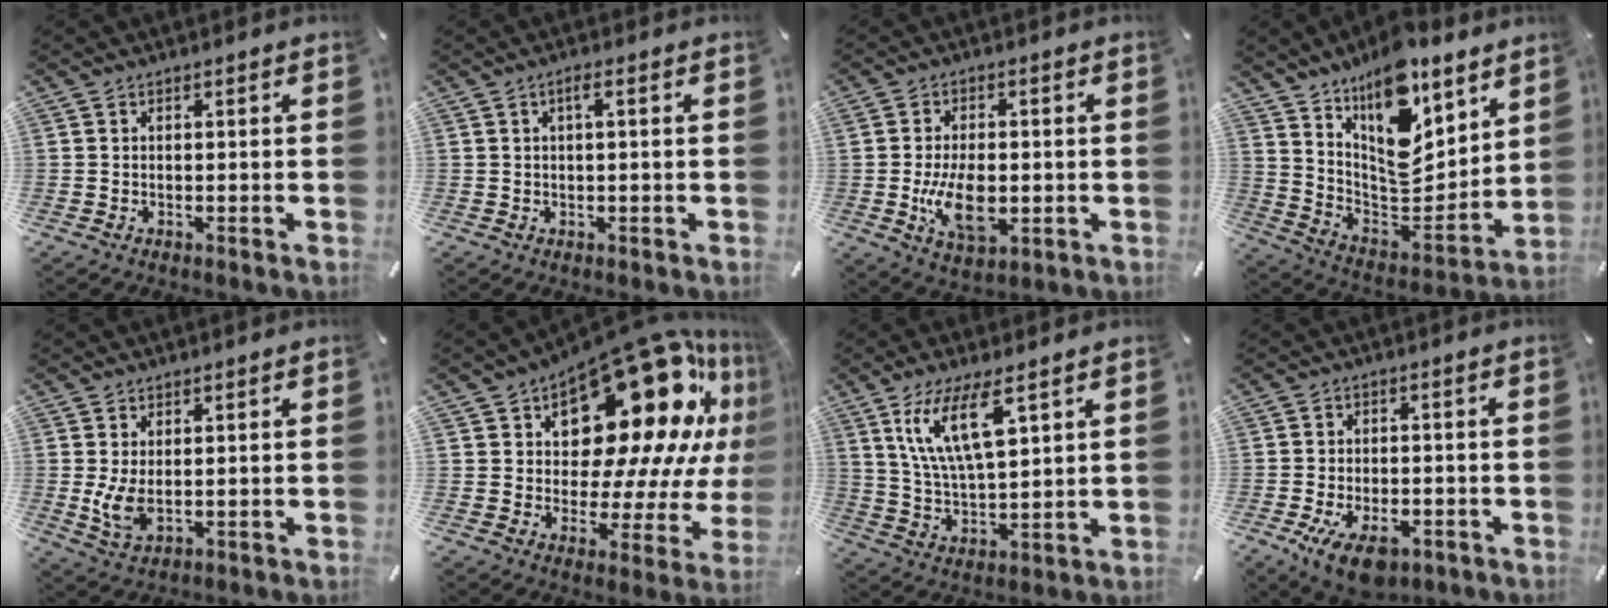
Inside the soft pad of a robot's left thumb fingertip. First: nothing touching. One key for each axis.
{"total": 2.0, "fx": 0.3, "fy": 0.1, "fz": 2.0, "tx": -0.039, "ty": 0.000, "tz": 0.004}
{"total": 11.2, "fx": -1.7, "fy": 6.4, "fz": 9.0, "tx": -0.176, "ty": -0.011, "tz": -0.026}
{"total": 15.8, "fx": 10.3, "fy": 7.9, "fz": 9.1, "tx": -0.135, "ty": -0.096, "tz": 0.186}
{"total": 6.1, "fx": 0.0, "fy": 3.4, "fz": 5.1, "tx": -0.116, "ty": -0.010, "tz": -0.002}
{"total": 26.8, "fx": 13.8, "fy": 13.4, "fz": 18.8, "tx": -0.250, "ty": -0.112, "tz": 0.241}
{"total": 13.2, "fx": 7.1, "fy": 4.2, "fz": 10.3, "tx": -0.226, "ty": -0.010, "tz": 0.125}
{"total": 8.7, "fx": -4.2, "fy": 4.8, "fz": 5.9, "tx": -0.104, "ty": 0.011, "tz": -0.069}